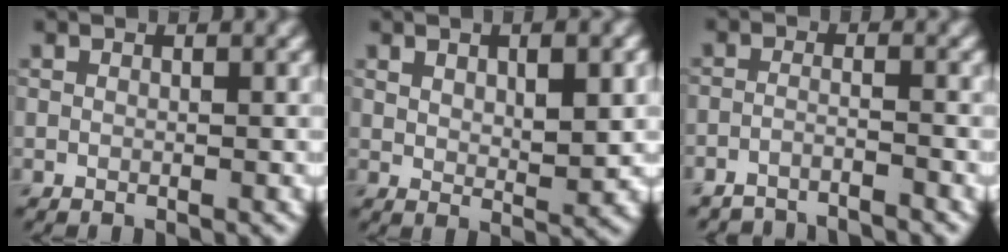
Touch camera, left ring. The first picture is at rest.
{"total": 4.1, "force": [1.2, 1.6, 3.6], "torque": [-0.062, -0.002, 0.024]}
{"total": 3.4, "force": [-3.4, 0.3, 0.7], "torque": [-0.012, -0.015, -0.059]}